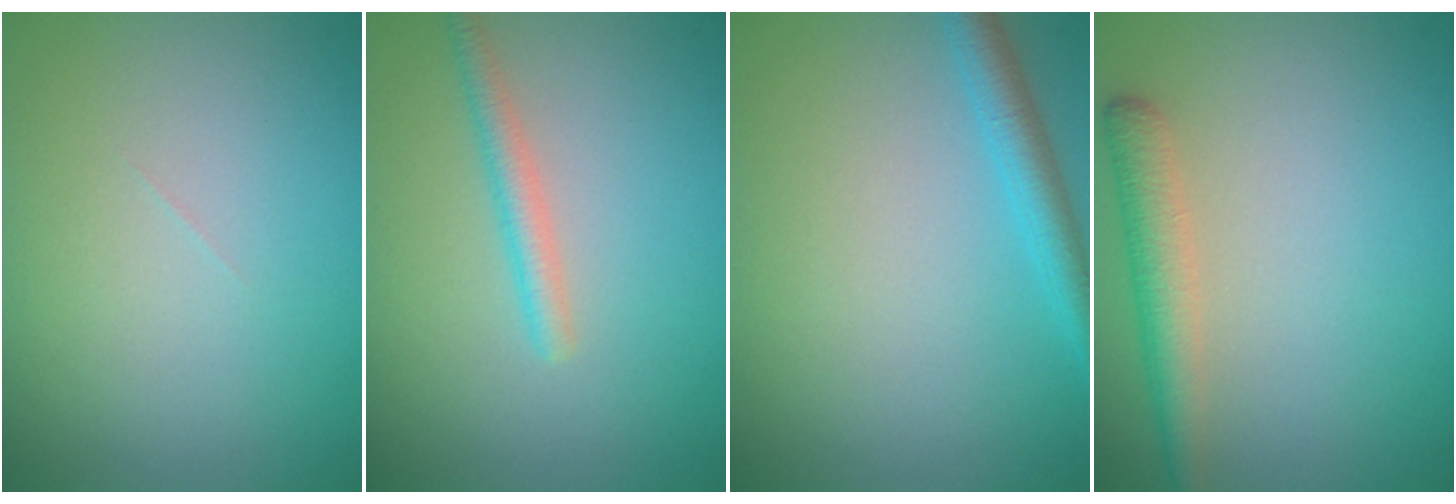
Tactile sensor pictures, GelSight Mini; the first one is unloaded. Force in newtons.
{"total": 1.8, "press": 1.8, "slide": 0.1}
{"total": 2.7, "press": 2.7, "slide": 0.2}
{"total": 2.9, "press": 2.9, "slide": 0.2}